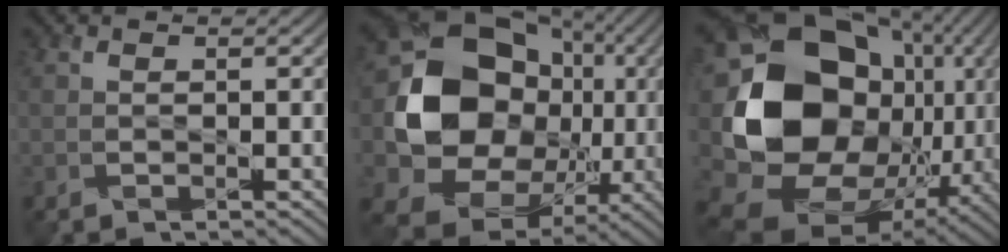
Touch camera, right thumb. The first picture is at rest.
{"total": 19.2, "force": [0.5, 15.8, 11.0], "torque": [-0.234, -0.020, 0.027]}
{"total": 21.6, "force": [-0.9, 16.4, 14.0], "torque": [-0.340, -0.039, 0.015]}